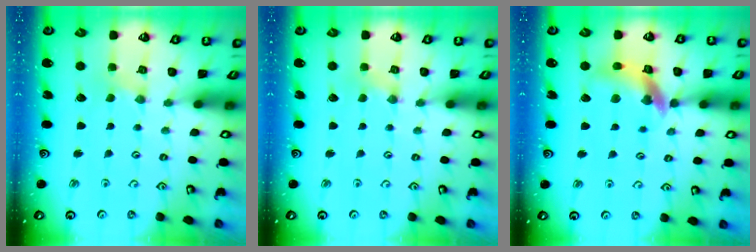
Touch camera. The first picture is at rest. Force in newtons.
{"total": 0.0}
{"total": 13.2, "press": 13.1, "slide": 1.5}